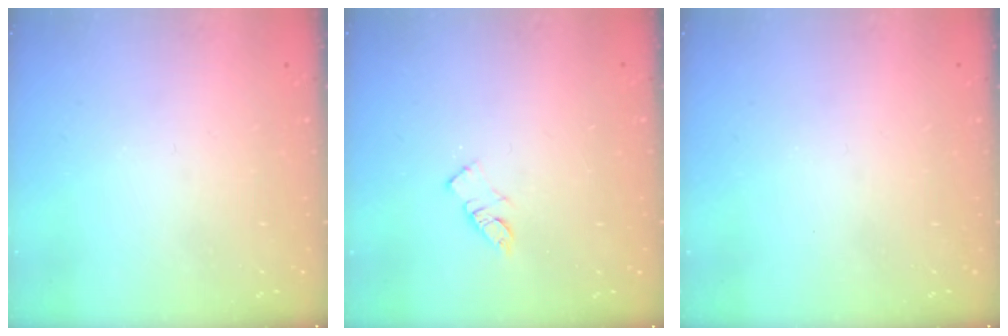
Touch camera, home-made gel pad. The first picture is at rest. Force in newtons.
{"total": 5.8, "press": 5.8, "slide": 0.1}
{"total": 0.0}